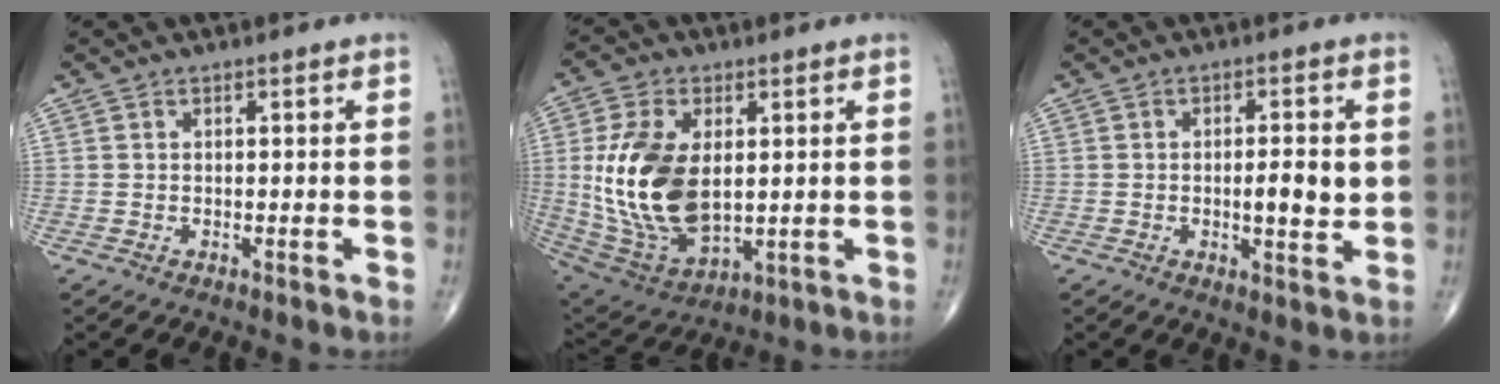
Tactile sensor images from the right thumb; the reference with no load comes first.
{"total": 18.6, "force": [1.5, 10.7, 15.2], "torque": [-0.300, -0.017, 0.045]}
{"total": 6.2, "force": [0.0, 2.0, 5.9], "torque": [-0.080, -0.006, -0.001]}